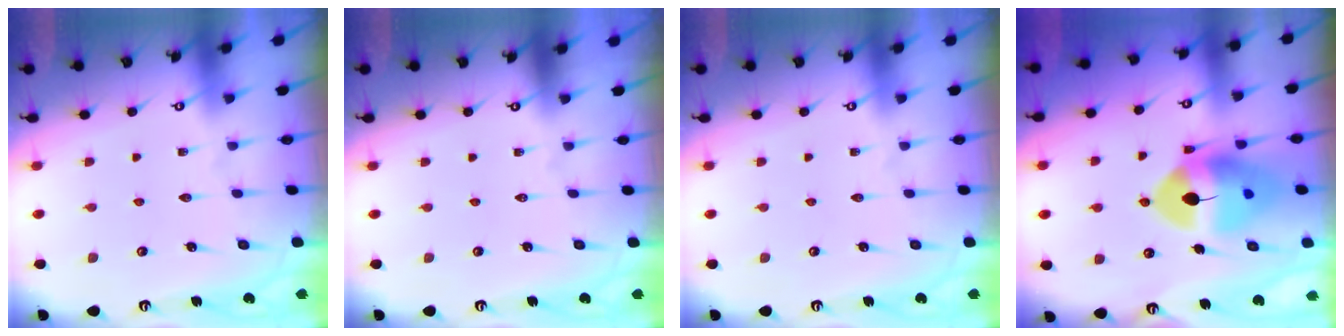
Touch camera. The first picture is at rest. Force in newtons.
{"total": 0.0}
{"total": 0.0}
{"total": 14.7, "press": 14.5, "slide": 2.1}